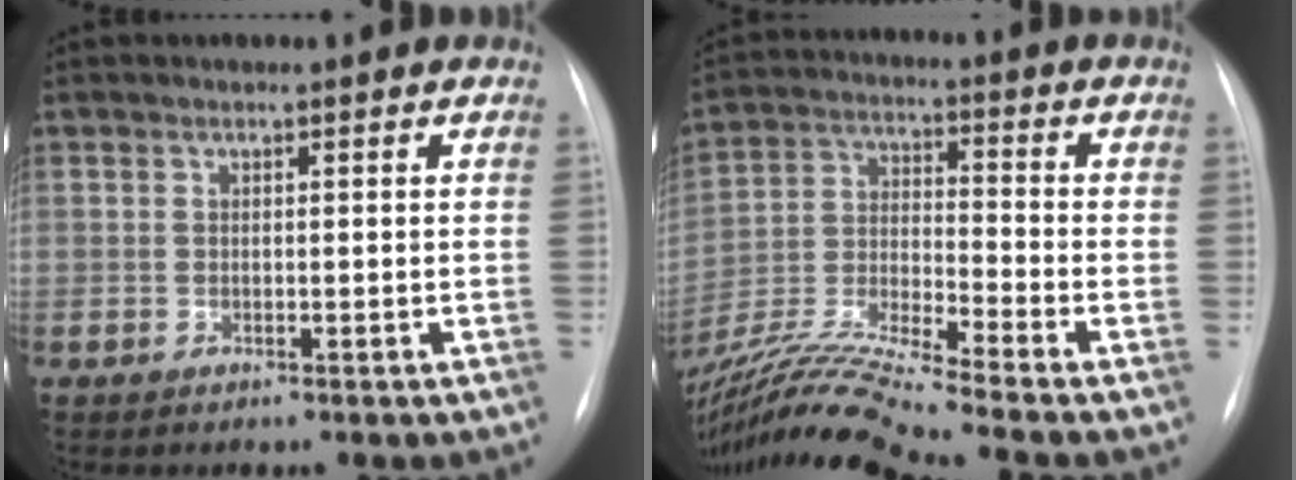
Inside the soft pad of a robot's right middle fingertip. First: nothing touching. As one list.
[{"total": 16.1, "force": [-14.0, -2.1, 7.6], "torque": [-0.165, -0.020, -0.260]}]